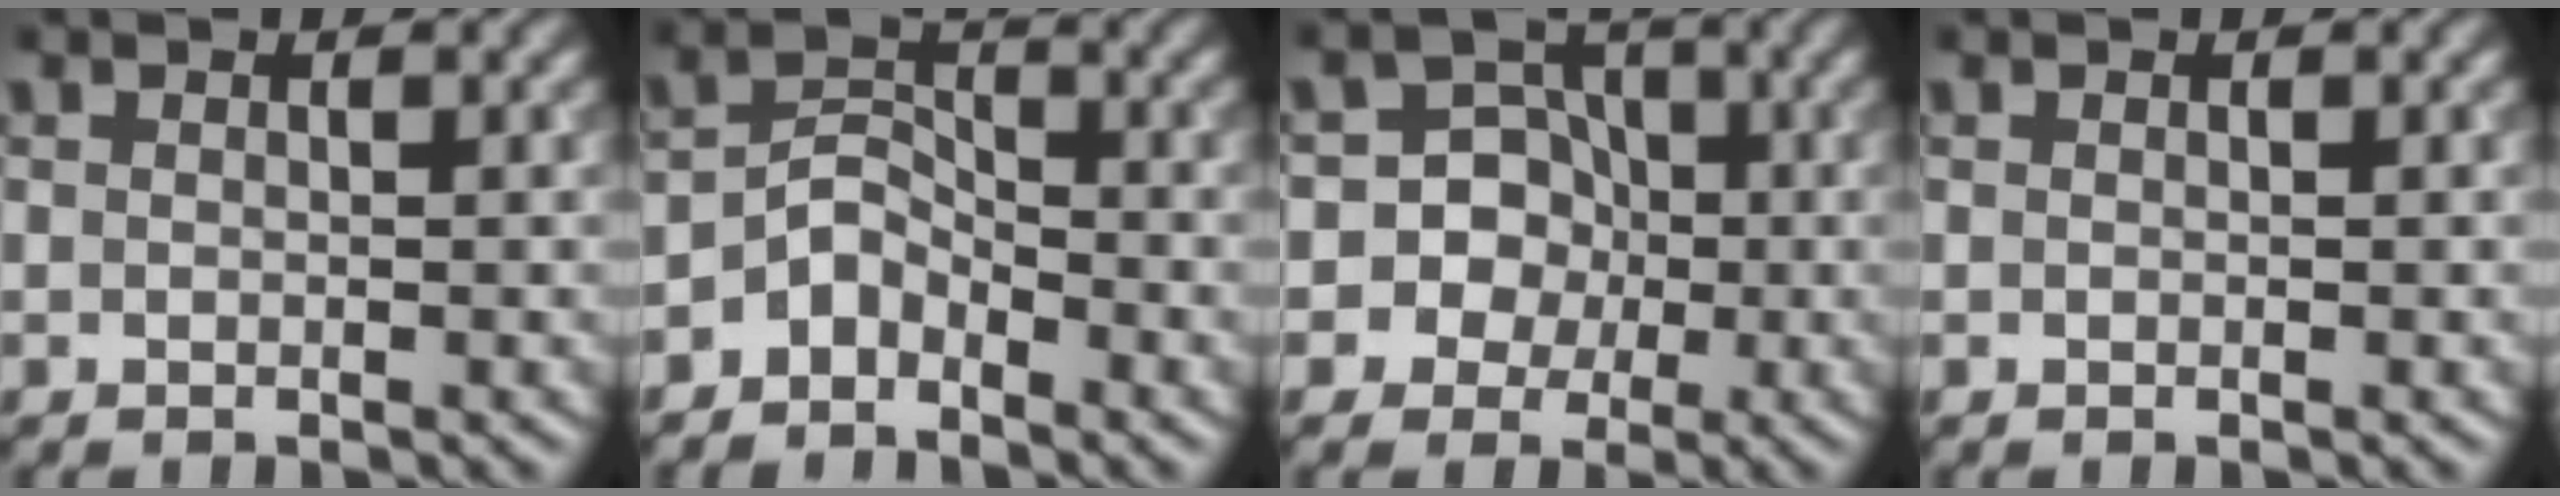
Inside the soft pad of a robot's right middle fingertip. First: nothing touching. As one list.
[{"total": 2.8, "force": [-2.0, 1.5, 1.1], "torque": [-0.019, 0.014, -0.046]}, {"total": 9.3, "force": [-1.8, 8.9, 2.0], "torque": [-0.039, 0.019, -0.056]}, {"total": 0.0}]